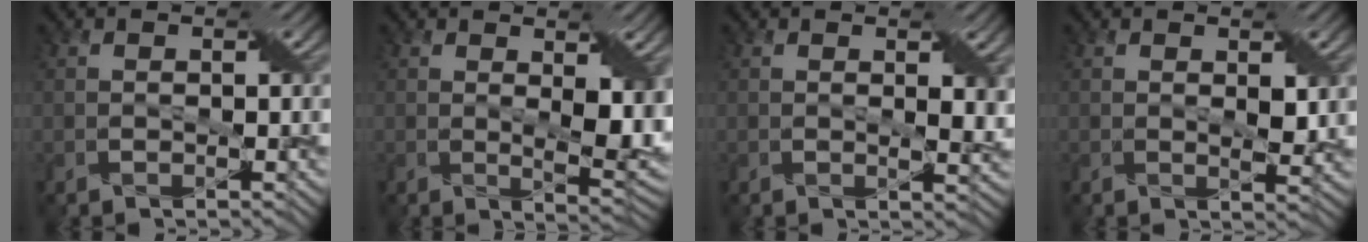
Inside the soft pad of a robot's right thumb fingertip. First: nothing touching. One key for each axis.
{"total": 6.0, "fx": 1.2, "fy": 2.6, "fz": 5.3, "tx": -0.090, "ty": -0.012, "tz": 0.027}
{"total": 2.9, "fx": 0.9, "fy": 1.0, "fz": 2.6, "tx": -0.045, "ty": -0.003, "tz": 0.018}
{"total": 2.4, "fx": 0.8, "fy": 1.0, "fz": 2.0, "tx": -0.039, "ty": -0.006, "tz": 0.018}